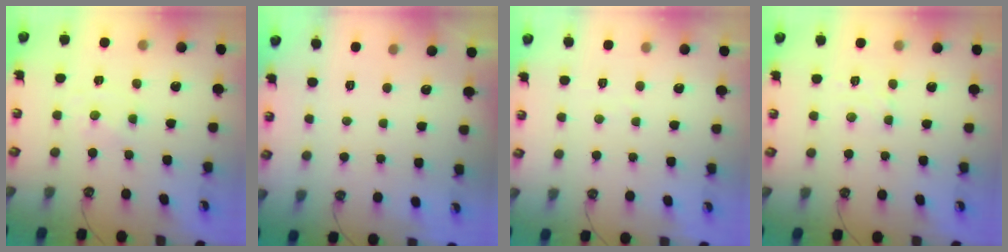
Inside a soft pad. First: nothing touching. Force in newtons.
{"total": 0.0}
{"total": 2.8, "press": 2.8, "slide": 0.4}
{"total": 1.5, "press": 1.4, "slide": 0.6}